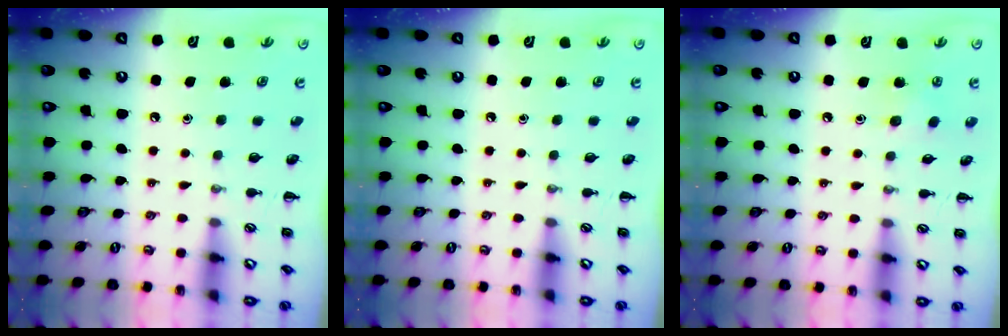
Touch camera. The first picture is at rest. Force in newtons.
{"total": 0.0}
{"total": 3.8, "press": 3.7, "slide": 0.9}